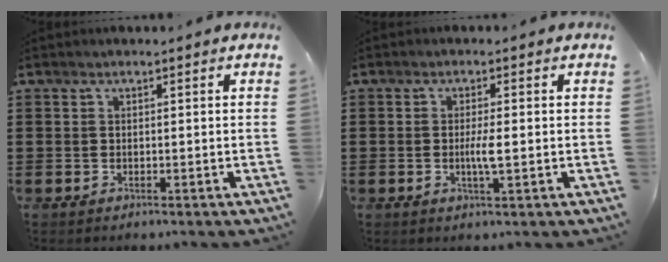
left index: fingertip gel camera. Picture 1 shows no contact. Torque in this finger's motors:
{"motor_torque": [0.29, 0.09, 0.07, 0.05]}